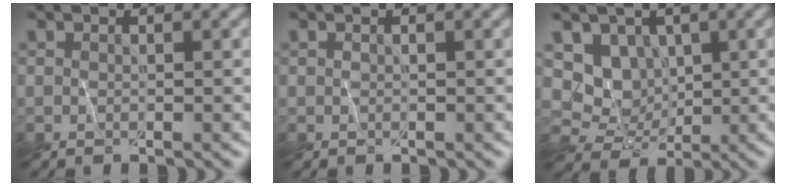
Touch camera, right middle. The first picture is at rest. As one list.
[{"total": 0.0}, {"total": 2.8, "force": [1.3, 2.5, 0.5], "torque": [-0.004, -0.009, 0.013]}]